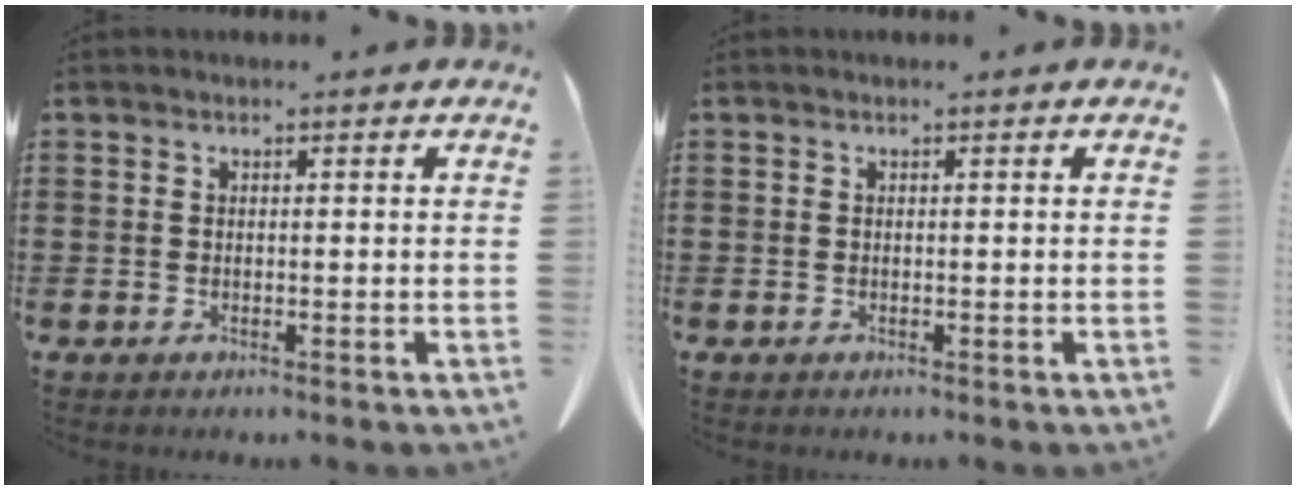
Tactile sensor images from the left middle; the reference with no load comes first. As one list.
[{"total": 0.0}]